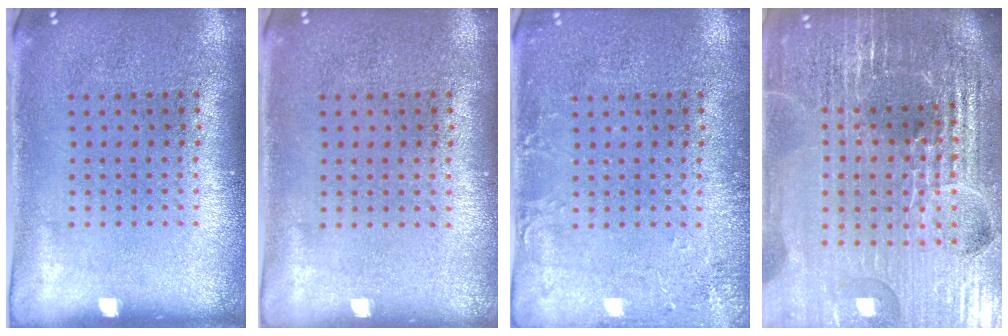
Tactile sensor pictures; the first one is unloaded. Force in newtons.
{"total": 0.0}
{"total": 2.1, "press": 2.1, "slide": 0.1}
{"total": 6.8, "press": 5.9, "slide": 3.2}